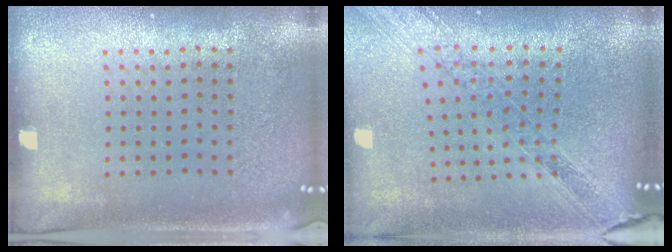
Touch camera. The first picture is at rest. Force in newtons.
{"total": 1.3, "press": 1.3, "slide": 0.4}